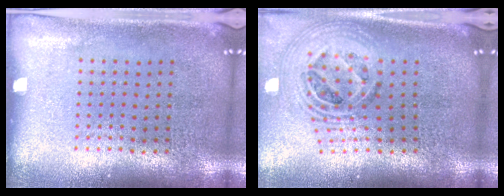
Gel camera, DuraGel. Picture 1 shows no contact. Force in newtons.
{"total": 1.9, "press": 1.5, "slide": 1.1}